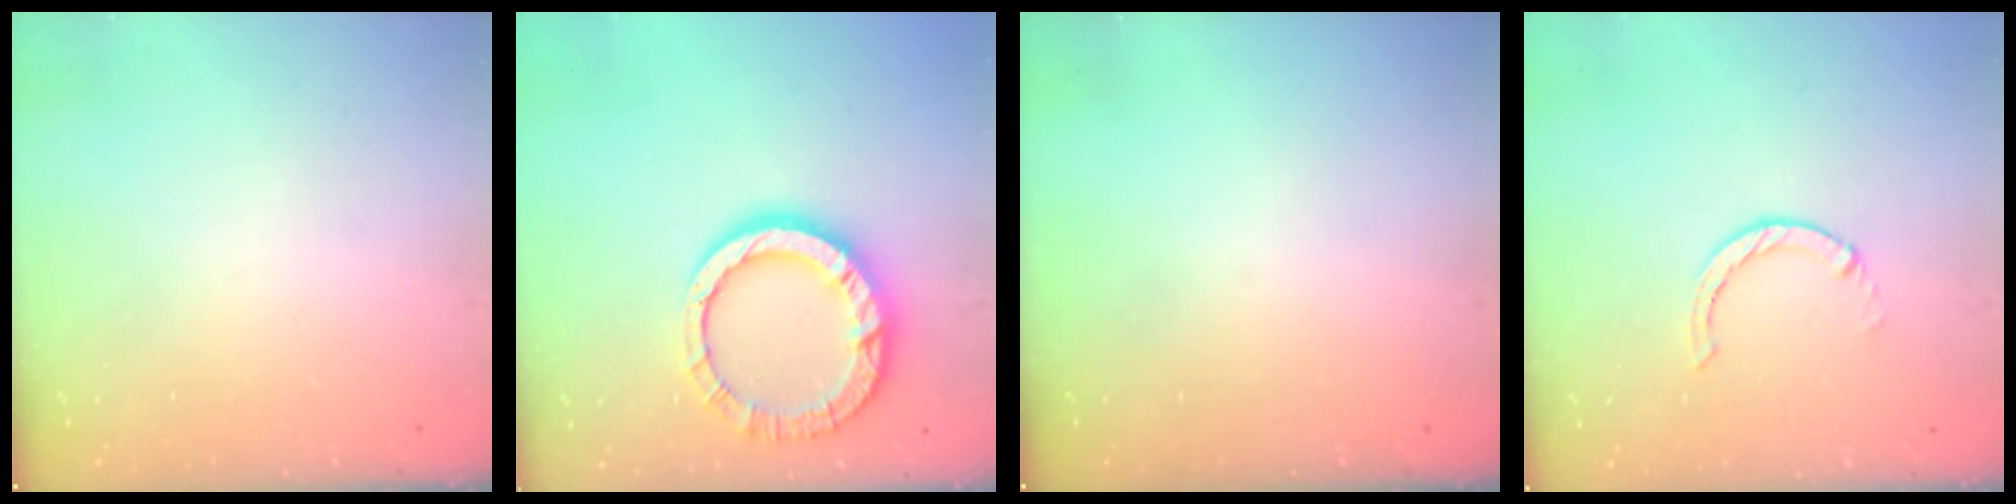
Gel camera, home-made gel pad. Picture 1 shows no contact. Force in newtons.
{"total": 14.0, "press": 13.9, "slide": 1.4}
{"total": 0.0}
{"total": 0.6, "press": 0.6, "slide": 0.2}